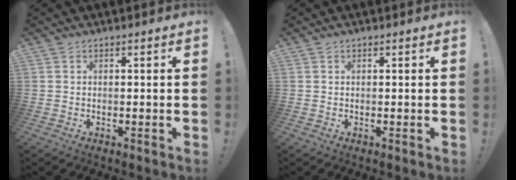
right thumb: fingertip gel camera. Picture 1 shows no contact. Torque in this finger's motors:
{"motor_torque": [0.00, 0.00, 0.00, 0.00, 0.00]}